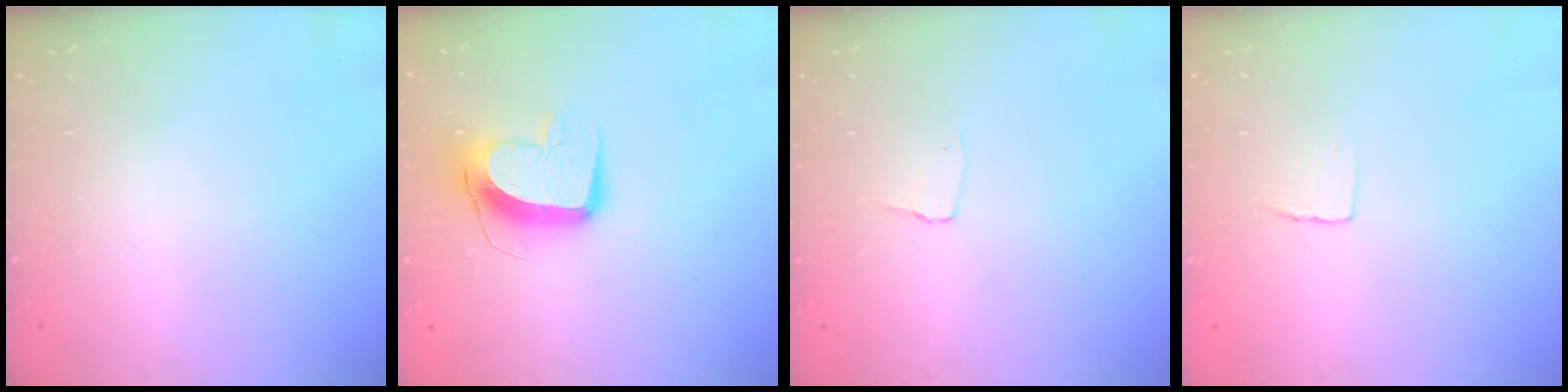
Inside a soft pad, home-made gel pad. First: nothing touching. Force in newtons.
{"total": 11.8, "press": 11.7, "slide": 1.1}
{"total": 2.9, "press": 2.9, "slide": 0.3}
{"total": 4.1, "press": 4.1, "slide": 0.3}